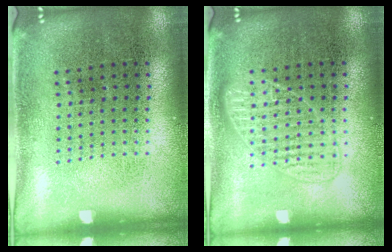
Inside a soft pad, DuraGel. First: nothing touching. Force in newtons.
{"total": 2.3, "press": 2.2, "slide": 0.3}